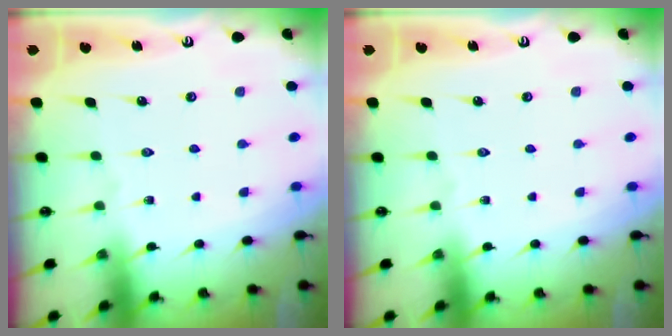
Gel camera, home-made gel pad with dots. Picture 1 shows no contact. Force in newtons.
{"total": 0.0}